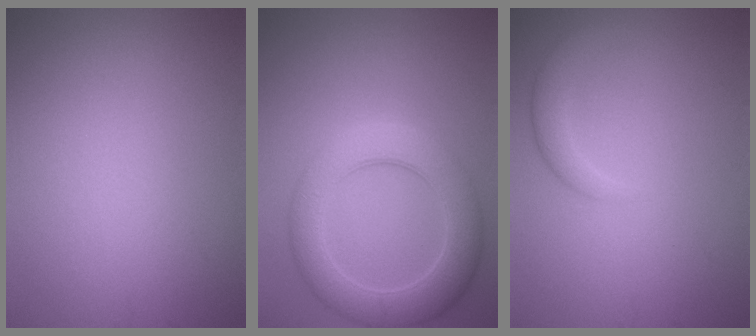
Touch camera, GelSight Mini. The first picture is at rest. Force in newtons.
{"total": 6.0, "press": 6.0, "slide": 0.2}
{"total": 2.1, "press": 2.1, "slide": 0.2}